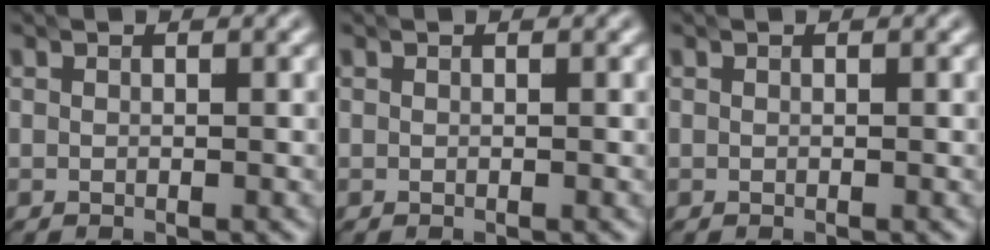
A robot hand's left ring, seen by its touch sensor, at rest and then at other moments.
{"total": 0.0}
{"total": 0.0}